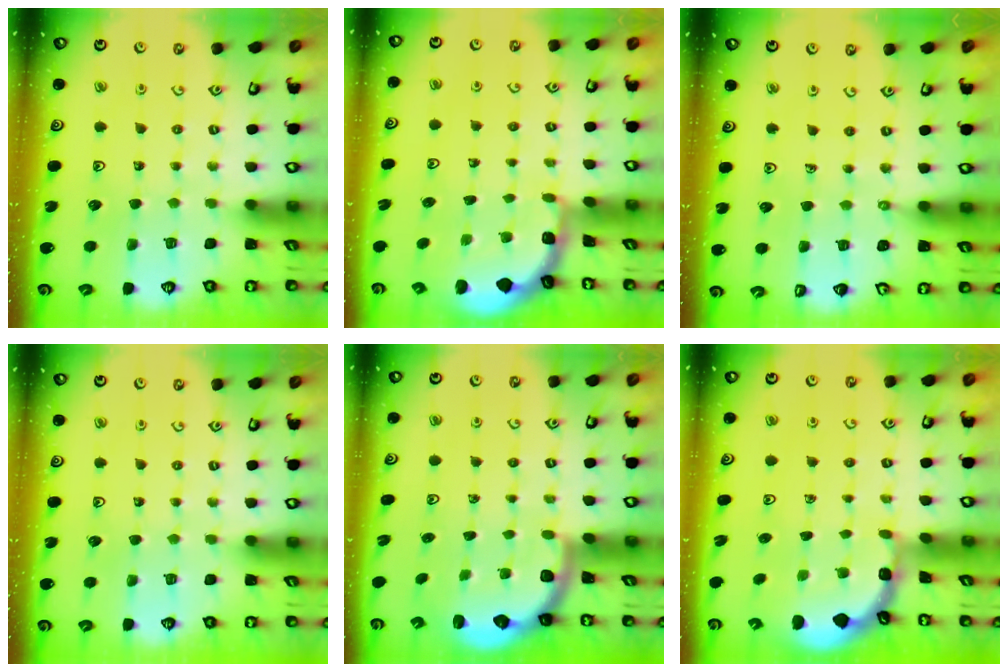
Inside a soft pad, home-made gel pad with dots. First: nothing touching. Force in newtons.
{"total": 1.6, "press": 1.6, "slide": 0.3}
{"total": 1.3, "press": 1.2, "slide": 0.3}
{"total": 0.0}
{"total": 2.1, "press": 1.9, "slide": 1.0}
{"total": 1.6, "press": 1.6, "slide": 0.2}